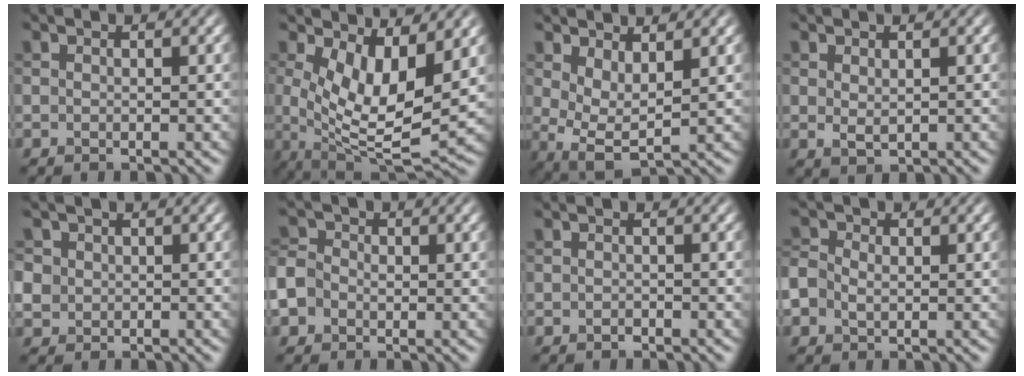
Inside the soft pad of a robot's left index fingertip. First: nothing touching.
{"total": 8.5, "force": [1.5, 3.3, 7.7], "torque": [-0.148, -0.025, 0.032]}
{"total": 3.9, "force": [1.2, 1.7, 3.4], "torque": [-0.070, -0.012, 0.027]}
{"total": 1.3, "force": [0.5, 0.7, 1.0], "torque": [-0.018, -0.003, 0.015]}
{"total": 3.1, "force": [0.3, 2.9, 0.9], "torque": [-0.029, 0.012, 0.000]}
{"total": 5.8, "force": [-1.4, 4.9, 2.8], "torque": [-0.065, 0.006, -0.049]}
{"total": 0.5, "force": [-0.3, 0.3, 0.2], "torque": [-0.004, 0.000, -0.006]}
{"total": 3.4, "force": [-0.2, 2.6, 2.1], "torque": [-0.047, 0.004, -0.007]}